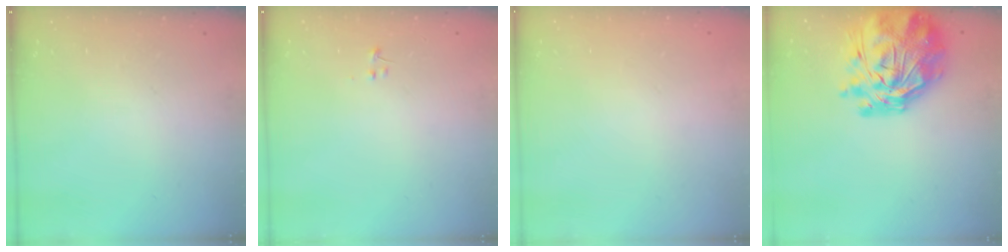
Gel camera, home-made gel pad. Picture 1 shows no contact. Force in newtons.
{"total": 0.6, "press": 0.6, "slide": 0.3}
{"total": 1.9, "press": 1.9, "slide": 0.2}
{"total": 10.1, "press": 9.4, "slide": 3.7}